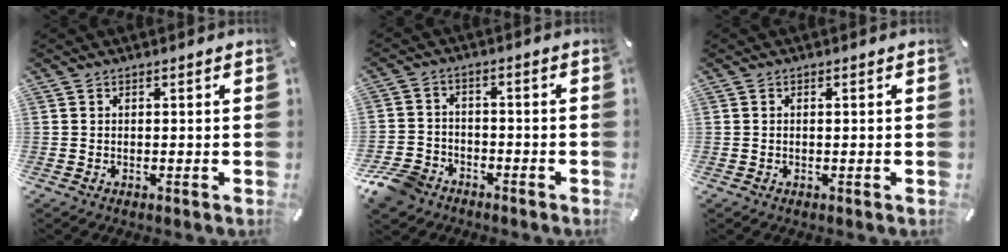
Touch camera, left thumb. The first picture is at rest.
{"total": 7.9, "force": [-5.6, 5.0, 2.4], "torque": [-0.055, 0.032, -0.109]}
{"total": 0.6, "force": [-0.1, 0.3, 0.5], "torque": [-0.010, 0.000, -0.002]}